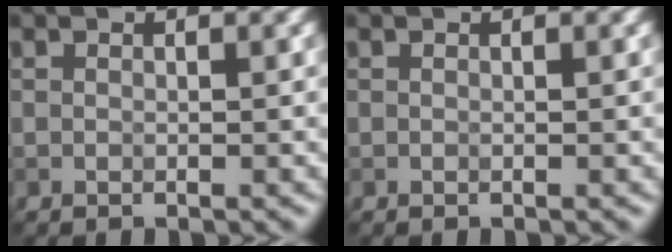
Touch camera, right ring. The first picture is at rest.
{"total": 0.0}